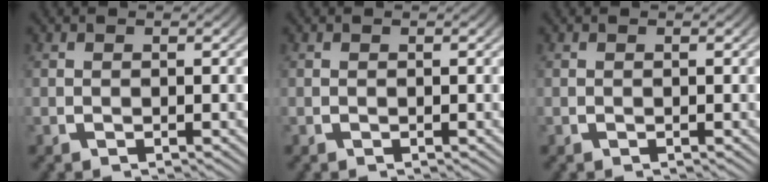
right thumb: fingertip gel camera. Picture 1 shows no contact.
{"total": 0.0}
{"total": 0.0}